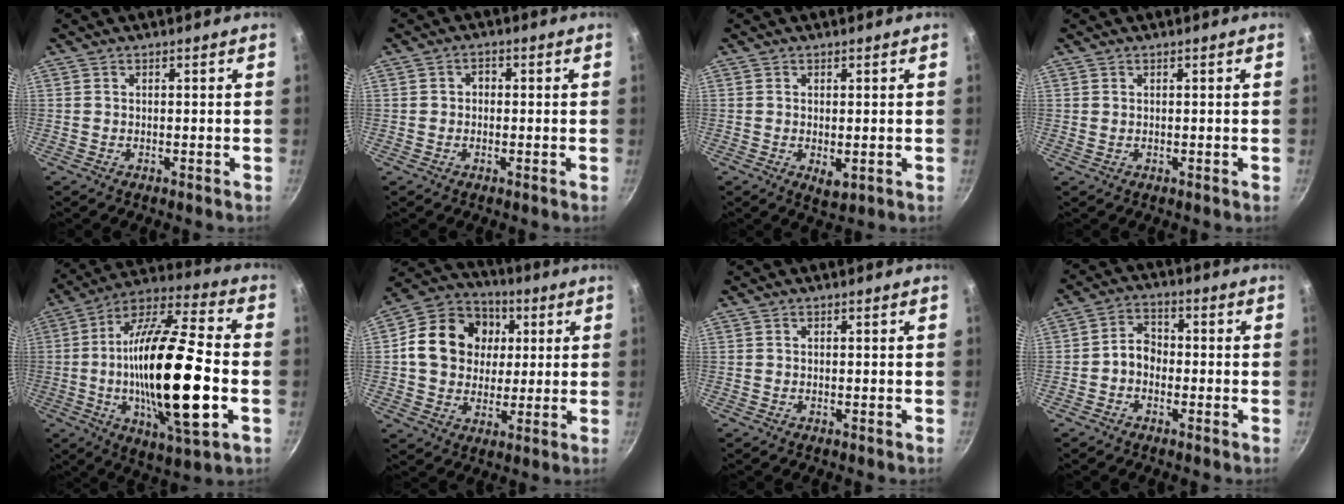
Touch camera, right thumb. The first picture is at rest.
{"total": 1.8, "force": [-0.2, 1.6, 0.9], "torque": [-0.009, 0.006, -0.007]}
{"total": 2.7, "force": [-0.2, 1.3, 2.3], "torque": [-0.036, -0.012, 0.000]}
{"total": 0.0}
{"total": 27.3, "force": [-3.7, 8.0, 25.9], "torque": [-0.465, 0.013, -0.070]}
{"total": 16.6, "force": [2.8, 13.8, 8.8], "torque": [-0.131, 0.016, 0.038]}
{"total": 0.0}
{"total": 4.6, "force": [-1.4, 3.5, 2.6], "torque": [-0.027, 0.025, -0.035]}